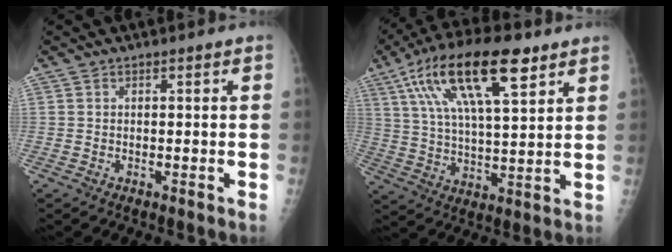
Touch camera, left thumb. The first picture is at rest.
{"total": 19.6, "force": [9.9, 6.7, 15.6], "torque": [-0.272, -0.007, 0.176]}